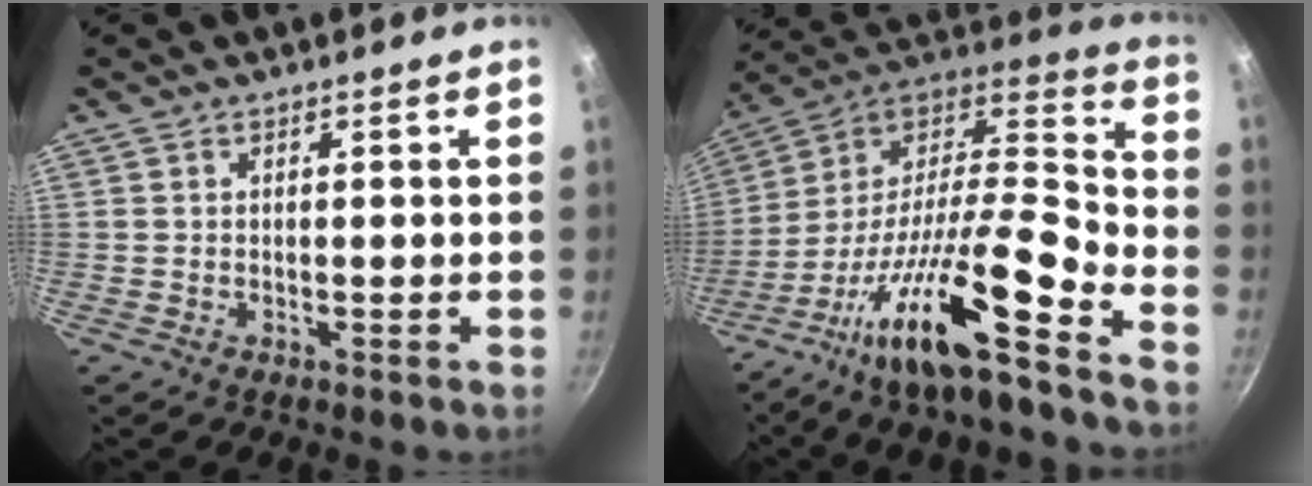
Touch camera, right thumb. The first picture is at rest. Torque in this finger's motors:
{"motor_torque": [0.77, -0.21, 1.40, -1.37, 0.23]}